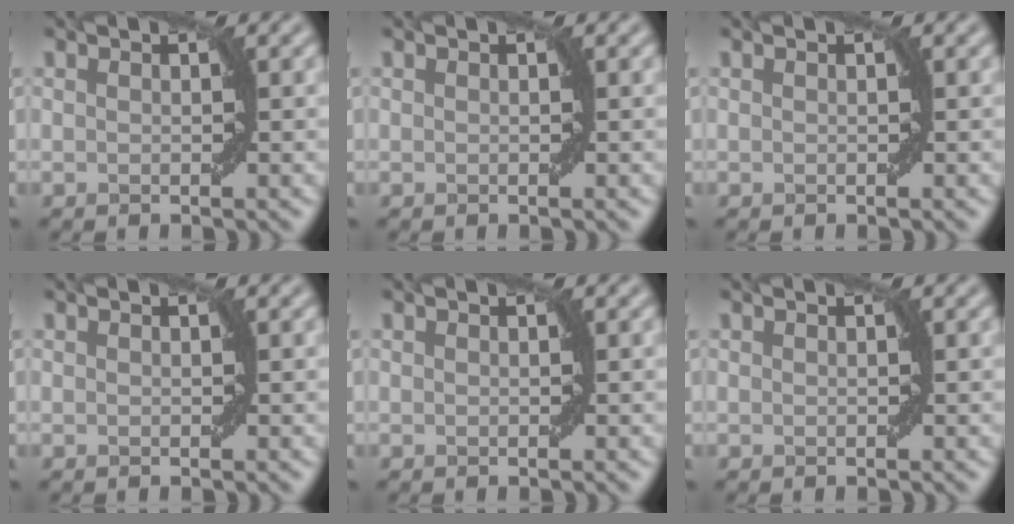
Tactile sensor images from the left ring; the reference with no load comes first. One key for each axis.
{"total": 0.0}
{"total": 0.0}
{"total": 0.0}
{"total": 0.0}
{"total": 0.0}